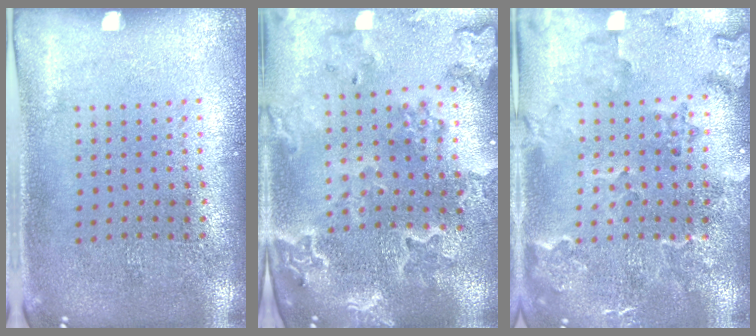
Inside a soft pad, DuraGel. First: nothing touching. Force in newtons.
{"total": 2.4, "press": 2.3, "slide": 0.7}
{"total": 2.5, "press": 2.2, "slide": 1.1}